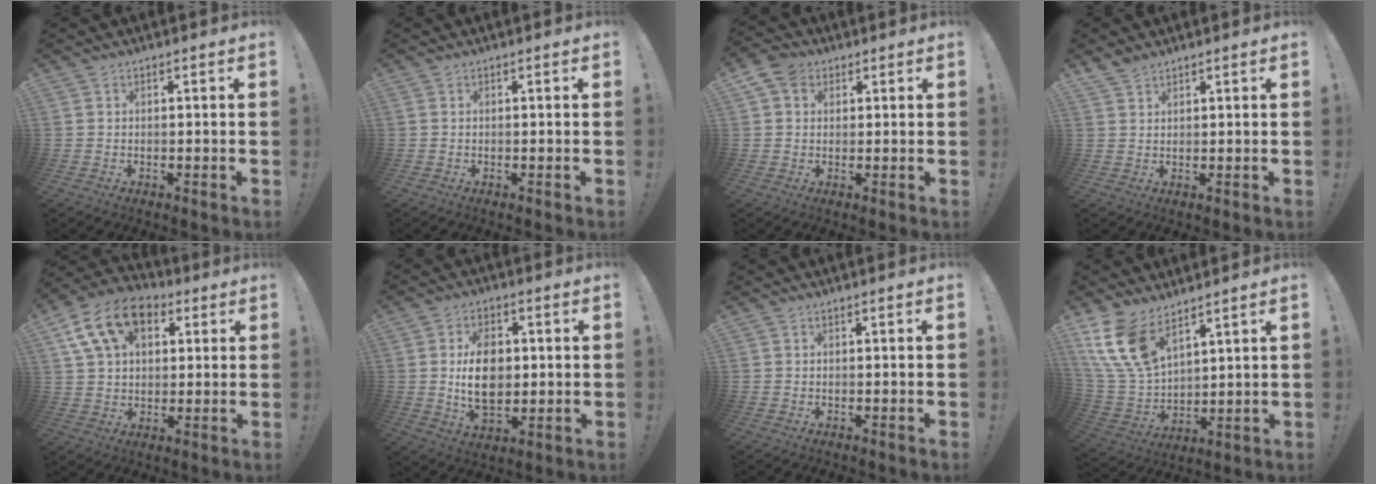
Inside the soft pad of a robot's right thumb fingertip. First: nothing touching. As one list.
[{"total": 0.0}, {"total": 6.0, "force": [2.5, 4.7, 2.9], "torque": [-0.046, -0.001, 0.049]}, {"total": 3.0, "force": [2.7, 1.1, 0.8], "torque": [-0.011, -0.017, 0.050]}, {"total": 16.3, "force": [6.9, 11.1, 9.9], "torque": [-0.161, -0.016, 0.131]}, {"total": 12.8, "force": [0.9, 8.6, 9.4], "torque": [-0.152, -0.002, 0.012]}, {"total": 0.0}, {"total": 14.7, "force": [9.9, 7.1, 8.3], "torque": [-0.186, -0.062, 0.188]}]